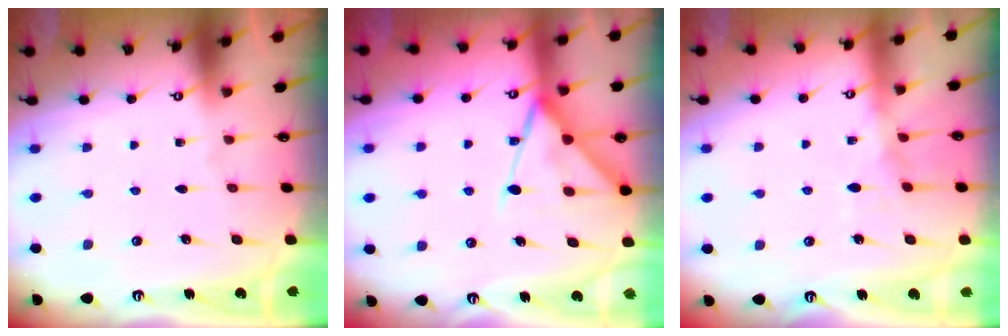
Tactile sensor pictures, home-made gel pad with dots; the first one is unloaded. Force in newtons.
{"total": 13.5, "press": 13.5, "slide": 1.2}
{"total": 8.4, "press": 8.3, "slide": 0.8}